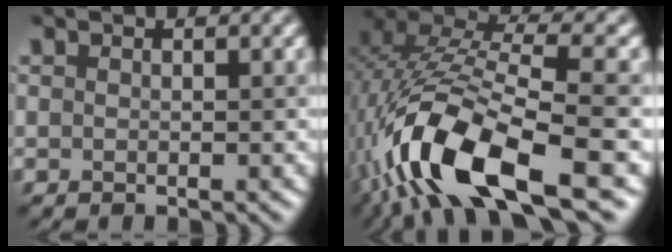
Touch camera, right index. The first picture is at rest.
{"total": 13.3, "force": [-5.6, 4.4, 11.3], "torque": [-0.232, 0.004, -0.100]}